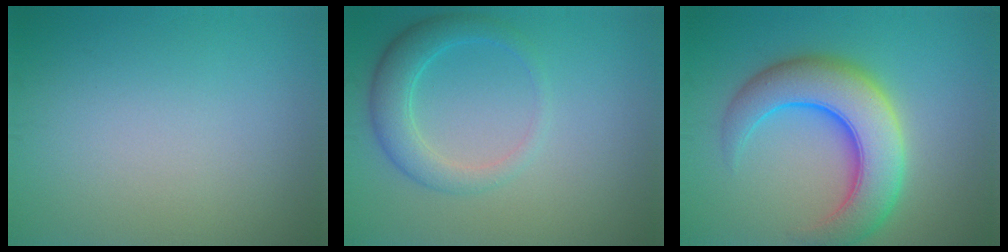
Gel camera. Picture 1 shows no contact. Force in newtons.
{"total": 3.6, "press": 3.6, "slide": 0.3}
{"total": 8.7, "press": 8.7, "slide": 0.3}